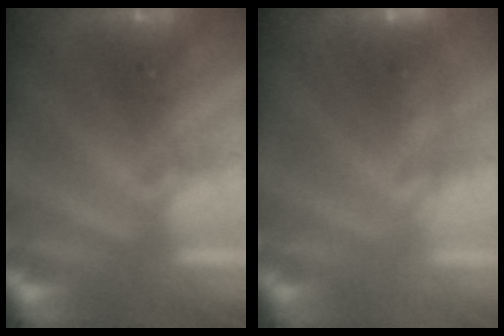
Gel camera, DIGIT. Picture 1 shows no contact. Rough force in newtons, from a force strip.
{"total": 3.9}